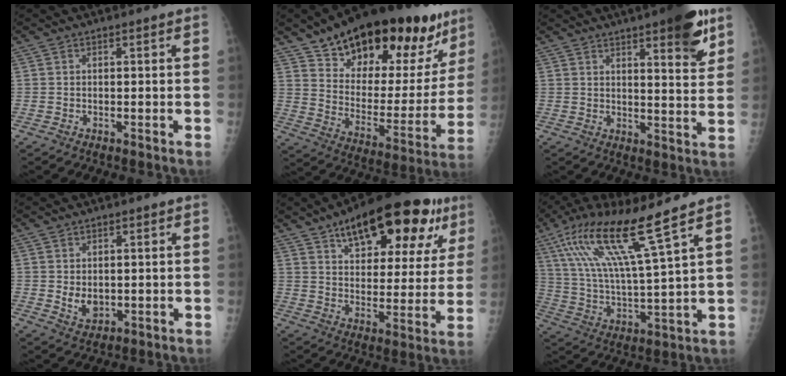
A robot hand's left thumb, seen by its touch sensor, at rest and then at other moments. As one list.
[{"total": 31.8, "force": [21.2, 13.1, 19.7], "torque": [-0.260, -0.067, 0.324]}, {"total": 12.2, "force": [7.2, 3.0, 9.4], "torque": [-0.100, -0.035, 0.093]}, {"total": 4.0, "force": [0.1, 3.1, 2.6], "torque": [-0.029, -0.008, 0.013]}, {"total": 25.0, "force": [13.9, 10.7, 17.8], "torque": [-0.221, -0.016, 0.205]}, {"total": 17.5, "force": [10.4, 0.7, 14.1], "torque": [-0.270, -0.041, 0.197]}]